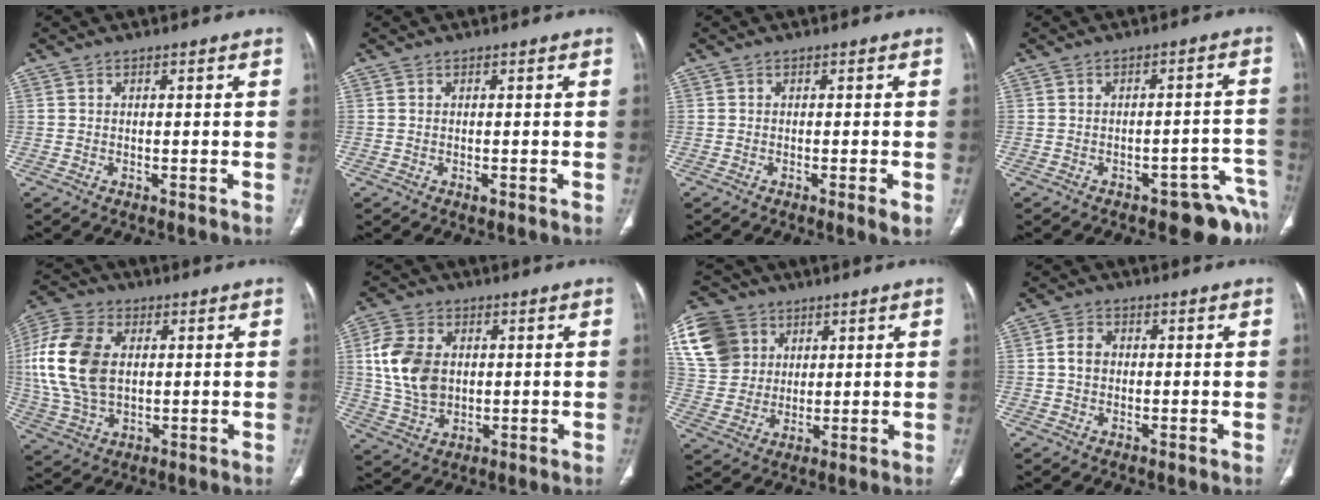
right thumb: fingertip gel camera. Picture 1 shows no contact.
{"total": 0.7, "force": [-0.3, 0.3, 0.5], "torque": [-0.009, -0.002, -0.005]}
{"total": 2.0, "force": [-0.7, 0.2, 1.8], "torque": [-0.032, -0.006, -0.013]}
{"total": 8.8, "force": [-6.2, 3.5, 5.1], "torque": [-0.030, 0.052, -0.080]}
{"total": 16.6, "force": [2.2, 10.8, 12.4], "torque": [-0.260, 0.006, 0.042]}
{"total": 11.6, "force": [1.6, 8.3, 7.9], "torque": [-0.143, -0.001, 0.036]}
{"total": 17.0, "force": [6.4, 14.0, 7.3], "torque": [-0.145, 0.013, 0.123]}
{"total": 3.4, "force": [0.1, 2.8, 1.9], "torque": [-0.030, 0.010, -0.003]}